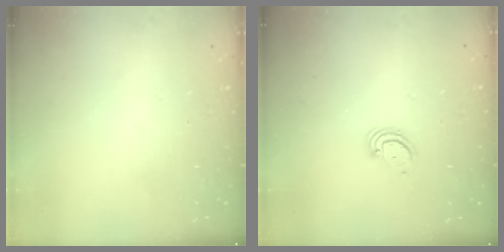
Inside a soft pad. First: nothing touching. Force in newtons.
{"total": 3.6, "press": 3.6, "slide": 0.2}